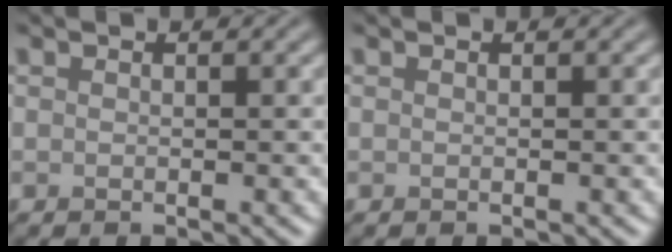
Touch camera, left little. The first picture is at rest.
{"total": 0.0}